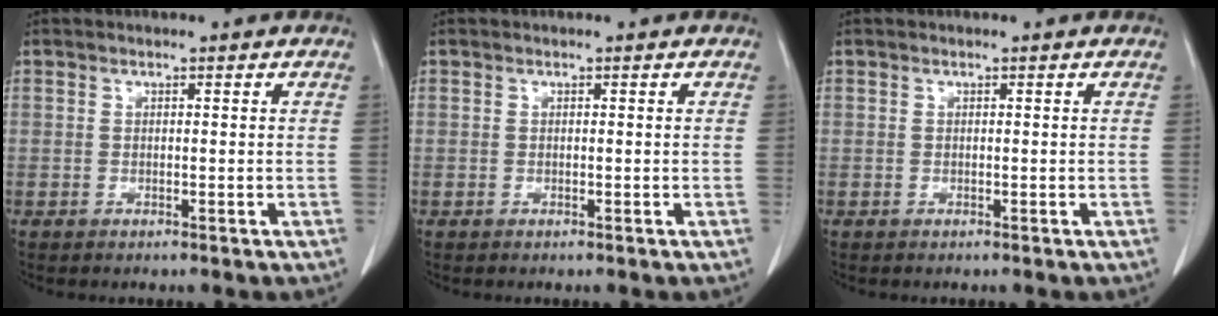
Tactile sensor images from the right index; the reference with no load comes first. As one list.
[{"total": 0.0}, {"total": 0.0}]